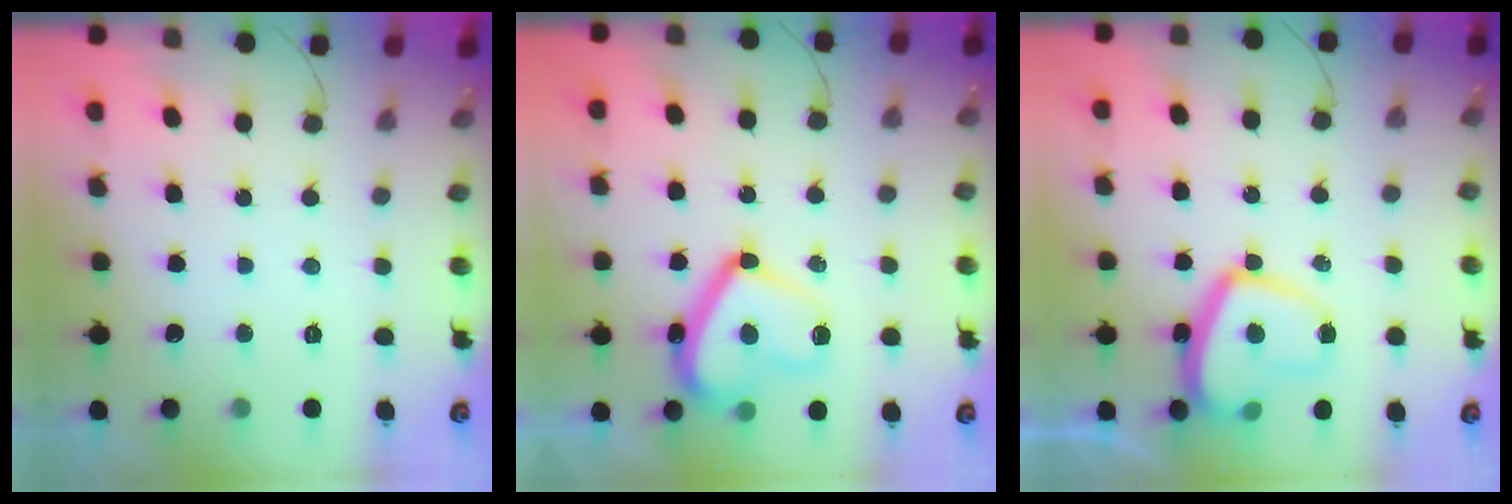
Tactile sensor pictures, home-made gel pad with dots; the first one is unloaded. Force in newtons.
{"total": 16.0, "press": 15.9, "slide": 1.5}
{"total": 13.8, "press": 13.8, "slide": 1.1}